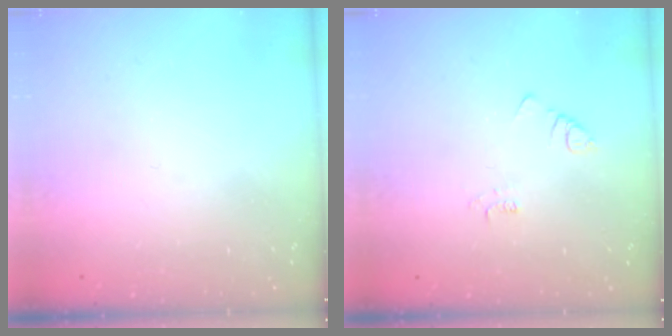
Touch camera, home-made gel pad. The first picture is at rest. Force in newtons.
{"total": 2.1, "press": 2.1, "slide": 0.4}